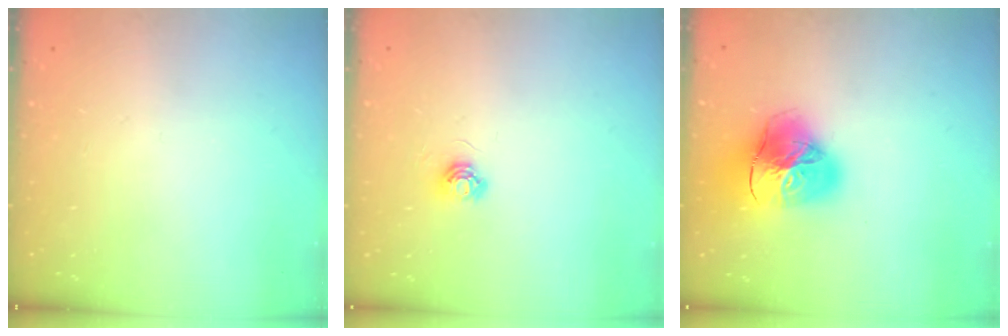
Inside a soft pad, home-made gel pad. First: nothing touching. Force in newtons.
{"total": 5.0, "press": 4.9, "slide": 0.4}
{"total": 23.3, "press": 23.2, "slide": 2.4}